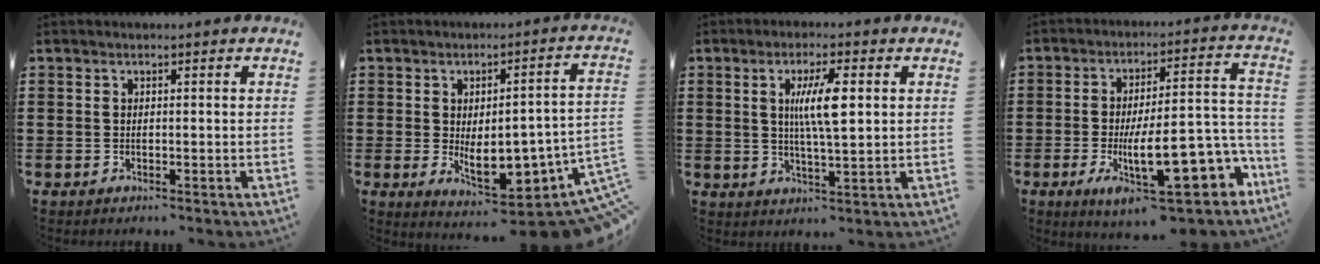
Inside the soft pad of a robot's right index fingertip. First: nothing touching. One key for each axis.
{"total": 9.5, "fx": -3.2, "fy": 3.7, "fz": 8.2, "tx": -0.118, "ty": -0.018, "tz": -0.056}
{"total": 6.9, "fx": 1.5, "fy": 1.3, "fz": 6.6, "tx": -0.130, "ty": 0.006, "tz": 0.022}
{"total": 17.9, "fx": -7.0, "fy": 5.7, "fz": 15.4, "tx": -0.224, "ty": 0.005, "tz": -0.102}